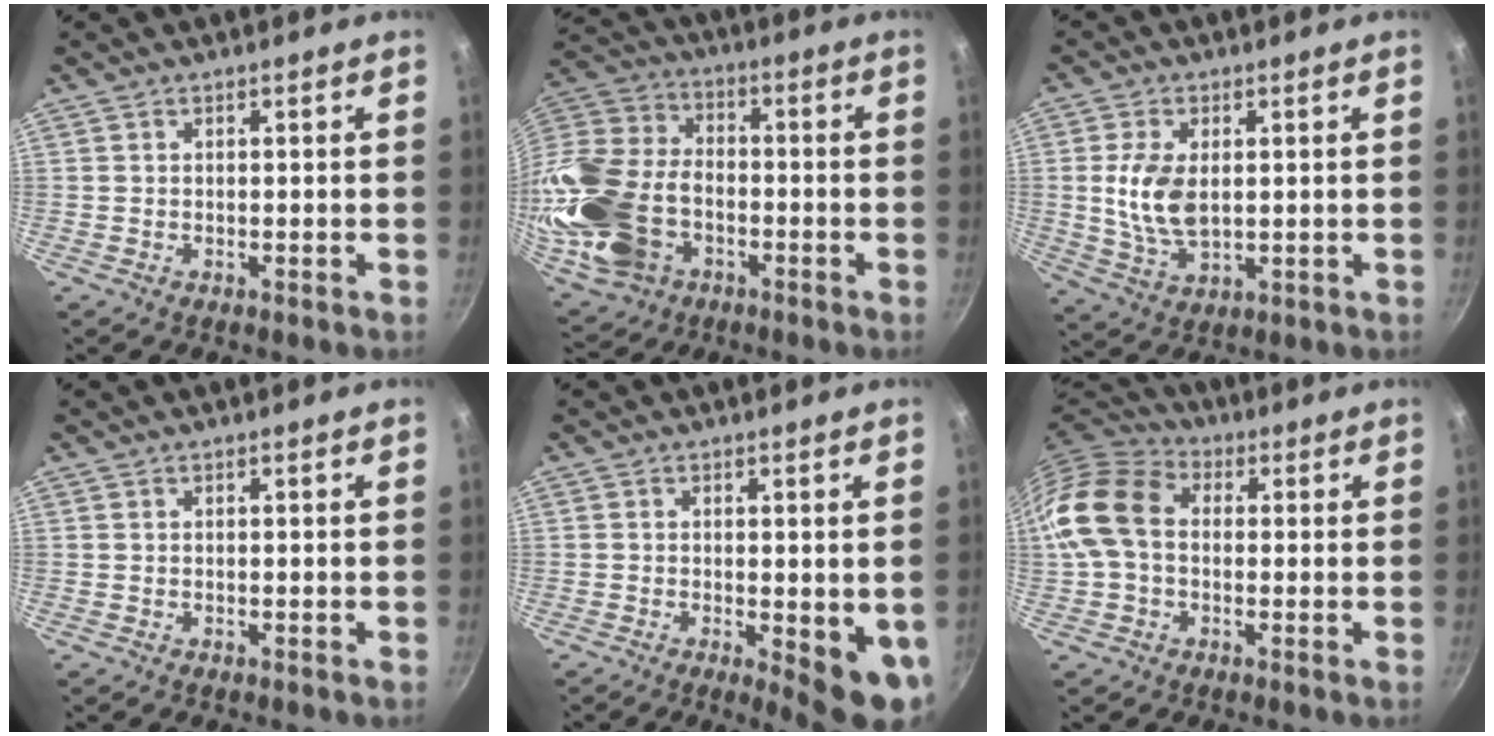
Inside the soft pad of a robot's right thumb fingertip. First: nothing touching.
{"total": 22.2, "force": [-6.0, 15.4, 14.8], "torque": [-0.306, 0.030, -0.110]}
{"total": 9.4, "force": [0.9, 5.5, 7.6], "torque": [-0.149, -0.011, 0.022]}
{"total": 0.0}
{"total": 8.3, "force": [-1.2, 2.5, 7.8], "torque": [-0.086, -0.012, -0.009]}
{"total": 13.1, "force": [0.5, 9.6, 9.0], "torque": [-0.152, 0.031, -0.011]}